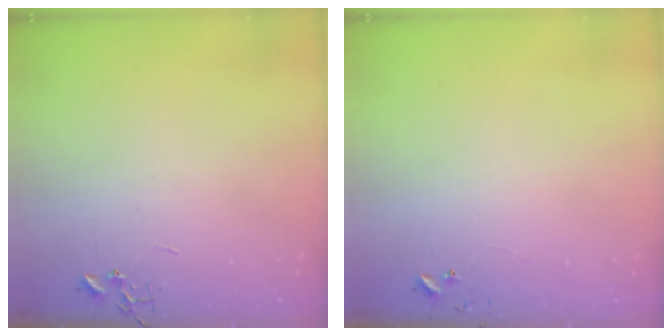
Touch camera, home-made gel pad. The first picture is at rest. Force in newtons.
{"total": 4.7, "press": 4.7, "slide": 0.5}